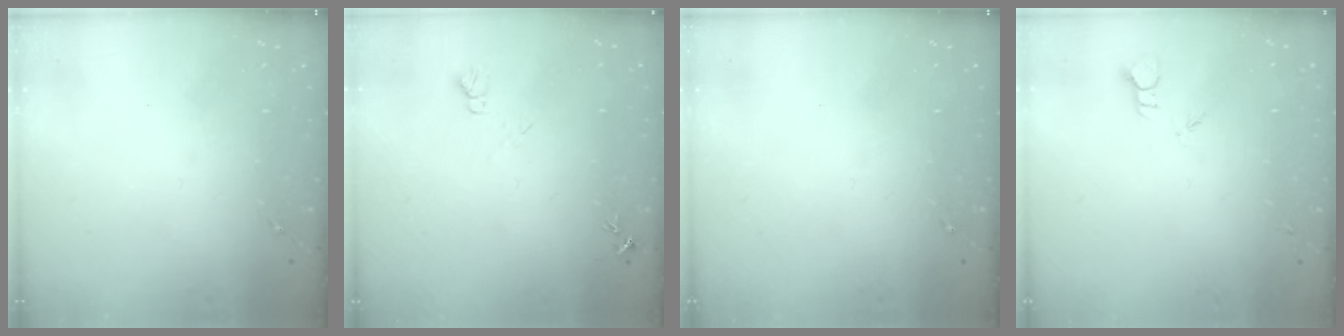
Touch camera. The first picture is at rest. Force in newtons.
{"total": 6.3, "press": 6.3, "slide": 0.7}
{"total": 0.0}
{"total": 2.0, "press": 2.0, "slide": 0.1}